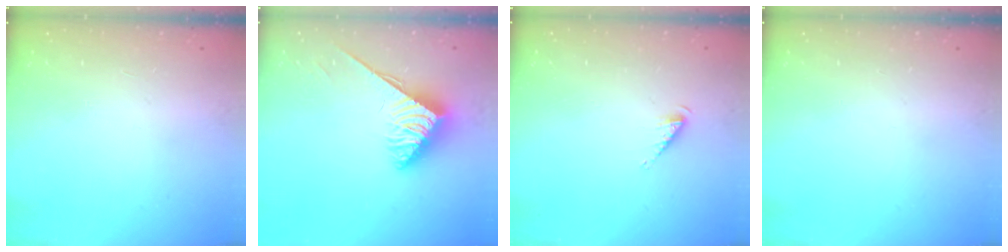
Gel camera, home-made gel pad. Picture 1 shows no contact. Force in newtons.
{"total": 3.8, "press": 3.7, "slide": 0.5}
{"total": 2.7, "press": 2.7, "slide": 0.4}
{"total": 0.0}